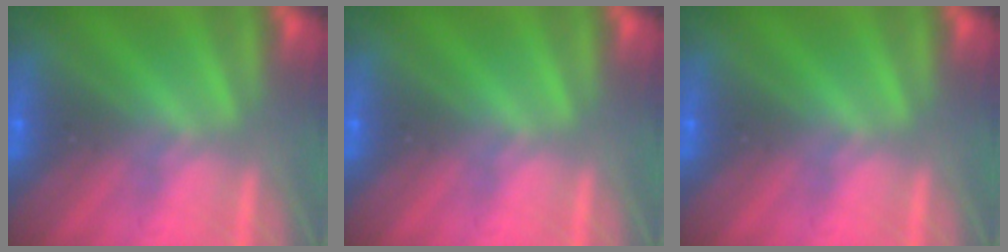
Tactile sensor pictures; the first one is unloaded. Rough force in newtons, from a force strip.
{"total": 0.0}
{"total": 0.0}